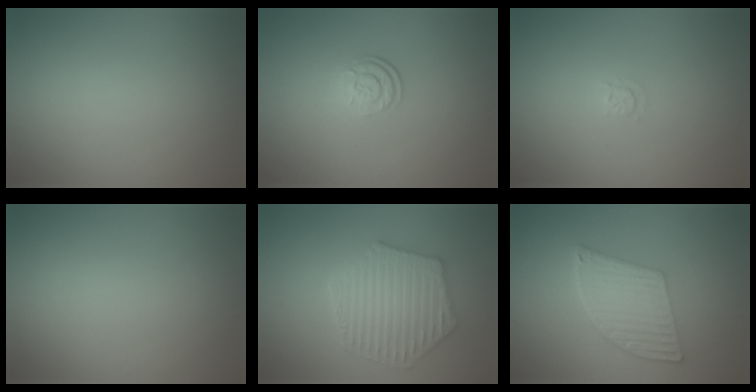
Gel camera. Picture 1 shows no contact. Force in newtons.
{"total": 2.5, "press": 1.9, "slide": 1.6}
{"total": 0.9, "press": 0.9, "slide": 0.1}
{"total": 0.0}
{"total": 5.4, "press": 4.6, "slide": 2.8}
{"total": 5.8, "press": 4.2, "slide": 4.0}